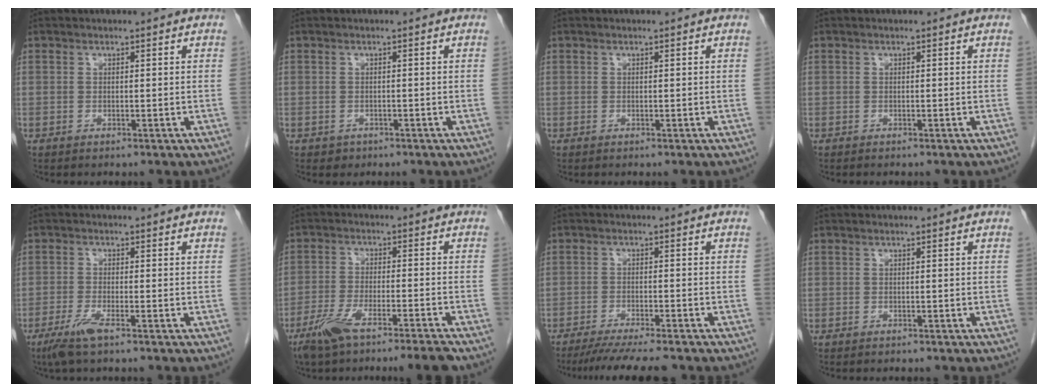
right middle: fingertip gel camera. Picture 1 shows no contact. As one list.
[{"total": 1.1, "force": [-0.6, 0.9, 0.0], "torque": [-0.004, 0.003, -0.006]}, {"total": 0.0}, {"total": 0.5, "force": [-0.5, 0.1, 0.2], "torque": [-0.006, -0.001, -0.008]}, {"total": 3.7, "force": [-2.4, 0.1, 2.8], "torque": [-0.065, -0.011, -0.050]}, {"total": 9.0, "force": [-6.8, 0.0, 5.9], "torque": [-0.103, -0.016, -0.121]}, {"total": 9.7, "force": [-8.4, 0.1, 4.9], "torque": [-0.061, -0.021, -0.127]}, {"total": 0.9, "force": [-0.8, 0.2, 0.2], "torque": [-0.009, -0.002, -0.012]}]